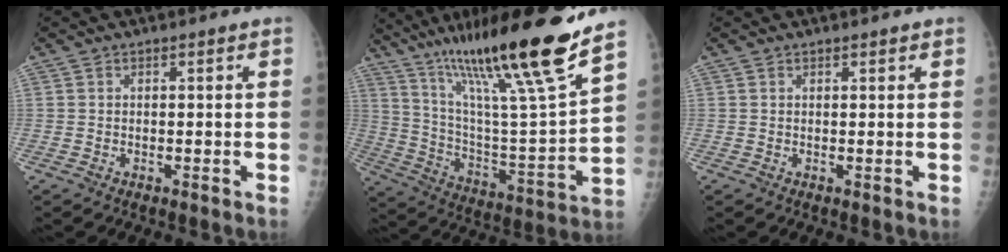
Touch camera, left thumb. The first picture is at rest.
{"total": 27.2, "force": [19.1, 1.9, 19.3], "torque": [-0.301, -0.071, 0.328]}
{"total": 0.7, "force": [0.6, 0.2, 0.2], "torque": [-0.002, -0.003, 0.009]}